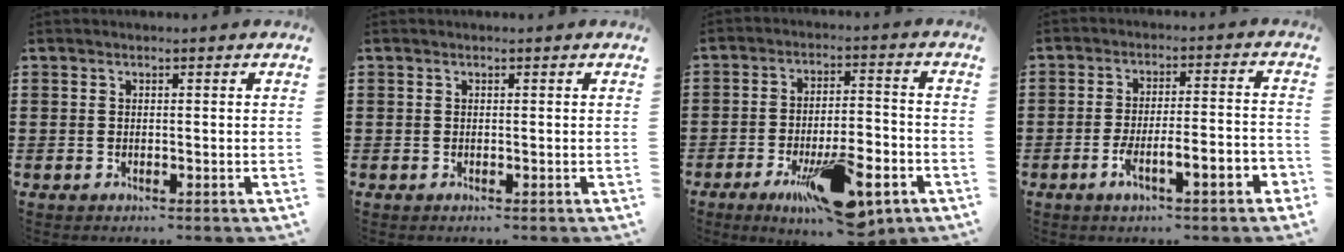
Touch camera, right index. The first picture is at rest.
{"total": 0.0}
{"total": 13.6, "force": [-6.9, 4.3, 11.0], "torque": [-0.177, 0.015, -0.113]}
{"total": 6.1, "force": [-3.4, 0.8, 5.1], "torque": [-0.091, -0.002, -0.063]}